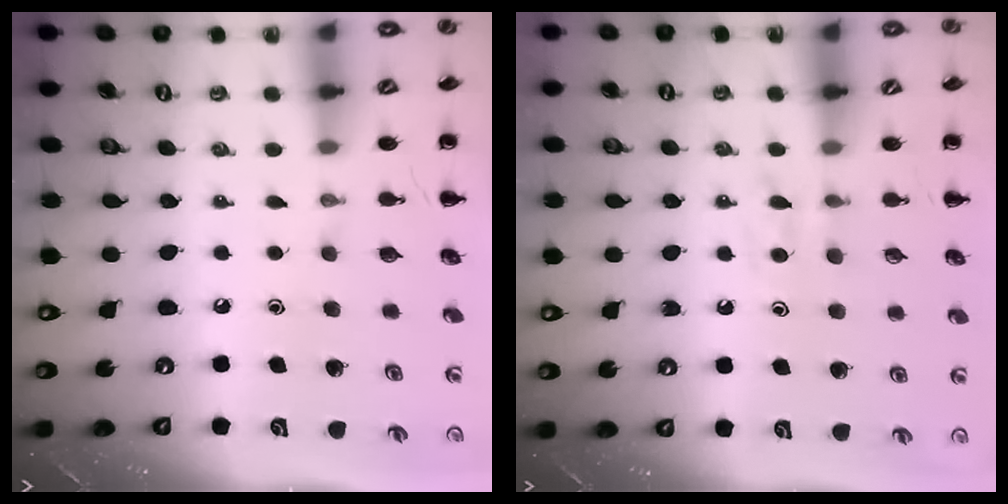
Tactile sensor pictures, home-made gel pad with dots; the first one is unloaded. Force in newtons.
{"total": 5.2, "press": 5.0, "slide": 1.5}